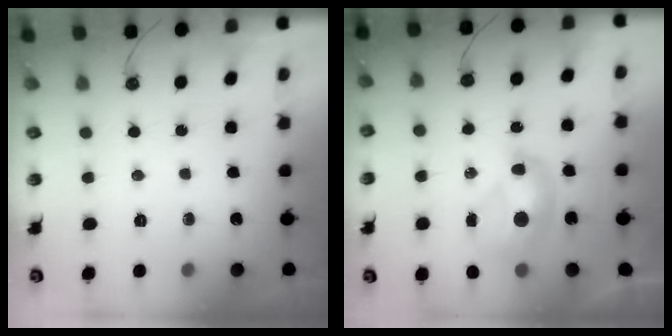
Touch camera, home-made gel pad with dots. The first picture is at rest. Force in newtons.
{"total": 2.1, "press": 2.1, "slide": 0.2}